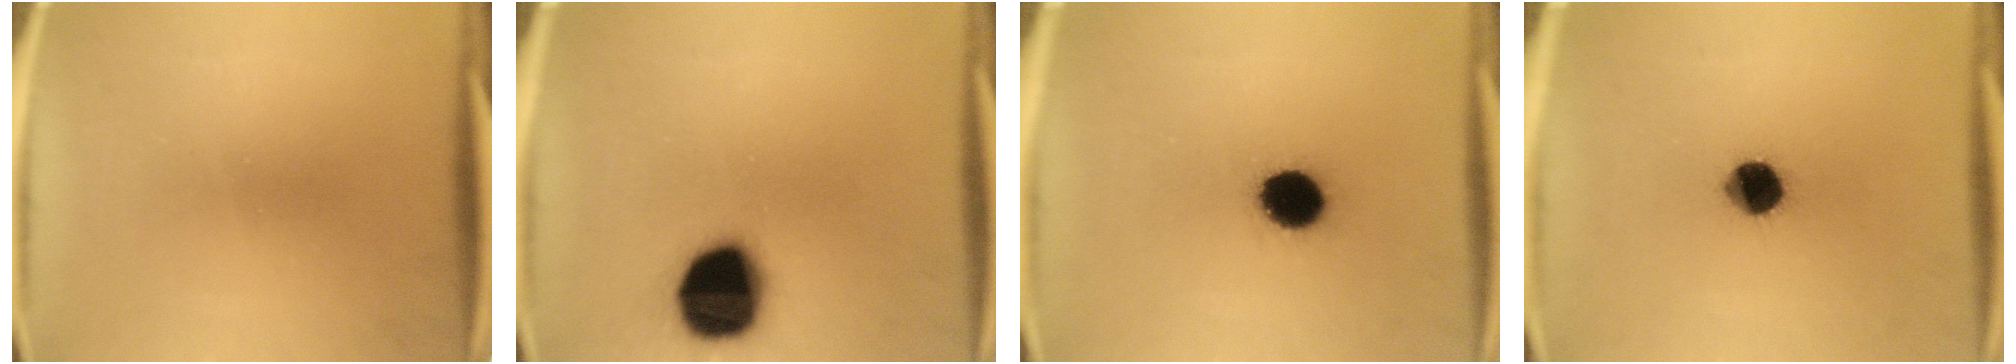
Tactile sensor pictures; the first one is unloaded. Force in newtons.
{"total": 19.4}
{"total": 10.5}
{"total": 8.5}